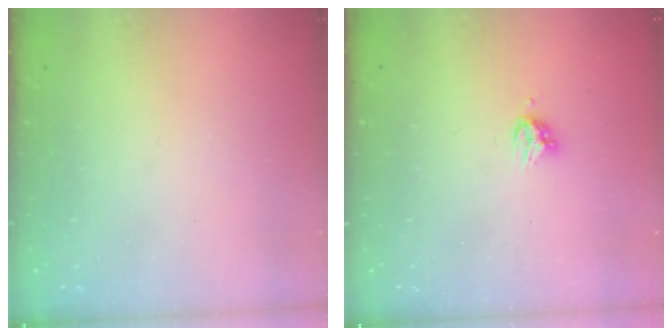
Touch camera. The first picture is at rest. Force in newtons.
{"total": 4.2, "press": 4.1, "slide": 0.5}